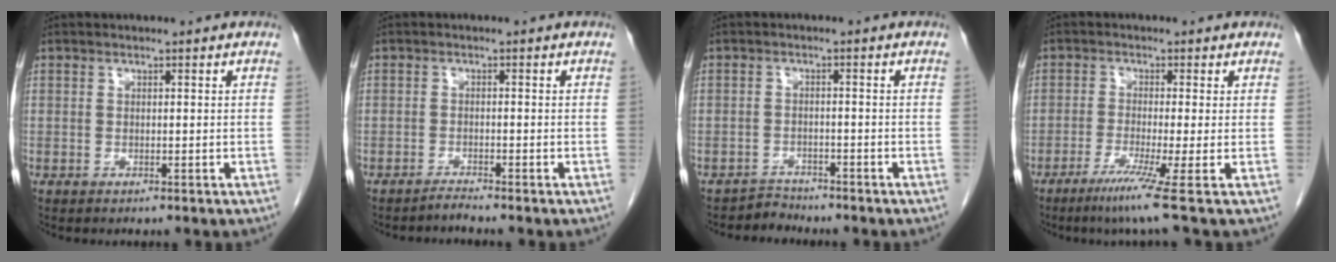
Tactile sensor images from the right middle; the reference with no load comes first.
{"total": 1.3, "force": [-1.2, -0.5, 0.0], "torque": [0.003, -0.005, -0.022]}
{"total": 2.3, "force": [-2.0, 0.3, -1.1], "torque": [0.027, -0.005, -0.036]}
{"total": 6.1, "force": [-3.7, -1.8, 4.6], "torque": [-0.076, -0.020, -0.071]}